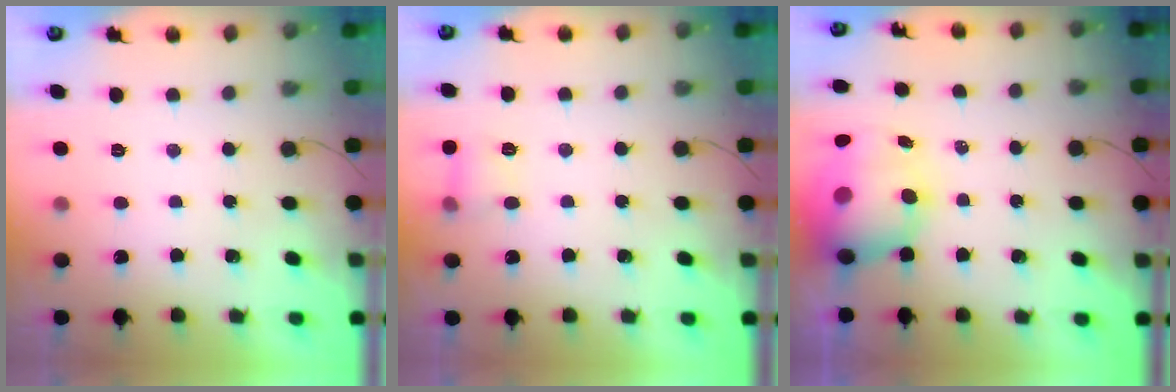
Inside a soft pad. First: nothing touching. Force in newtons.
{"total": 4.1, "press": 4.0, "slide": 1.2}
{"total": 12.8, "press": 12.4, "slide": 3.4}